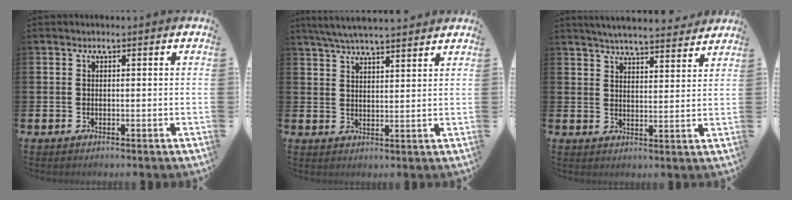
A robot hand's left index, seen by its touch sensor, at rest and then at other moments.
{"total": 5.4, "force": [5.1, 0.3, 1.5], "torque": [-0.053, -0.013, 0.096]}
{"total": 5.3, "force": [5.3, 0.4, 0.8], "torque": [-0.022, -0.033, 0.091]}